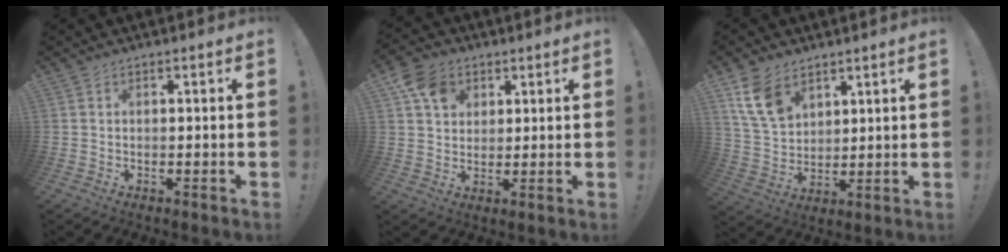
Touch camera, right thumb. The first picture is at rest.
{"total": 9.3, "force": [4.1, 7.3, 4.0], "torque": [-0.058, -0.012, 0.083]}
{"total": 12.1, "force": [7.2, 7.8, 5.9], "torque": [-0.104, -0.028, 0.144]}